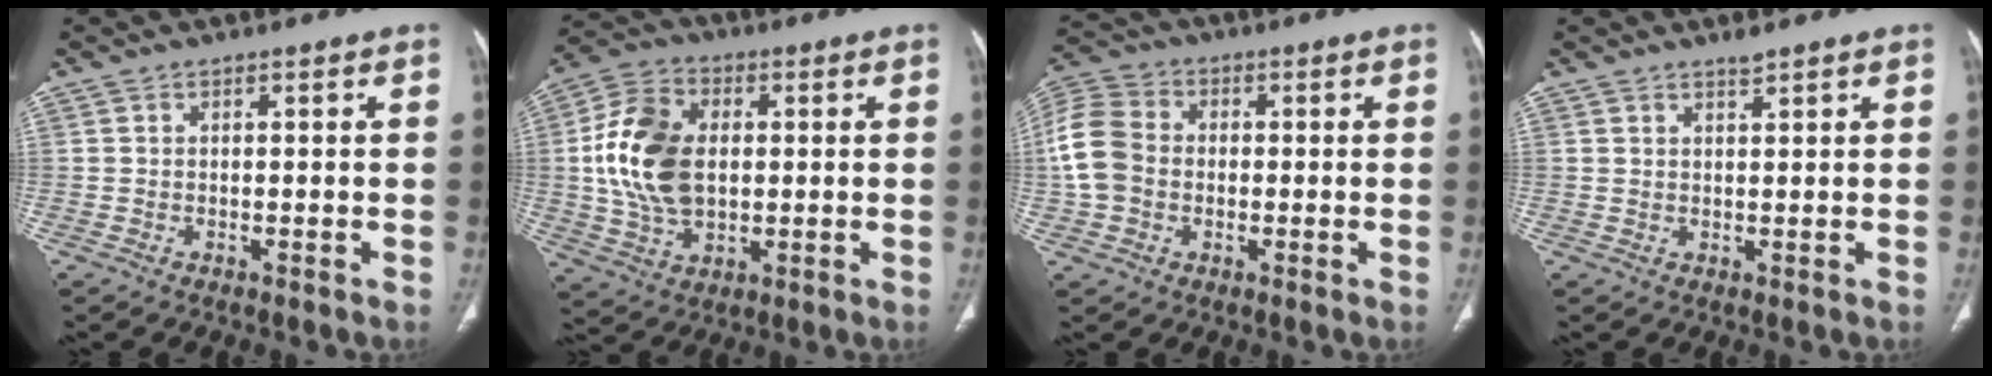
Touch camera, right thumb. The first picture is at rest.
{"total": 15.4, "force": [1.1, 10.2, 11.4], "torque": [-0.205, 0.010, 0.022]}
{"total": 10.4, "force": [-0.4, 8.4, 6.2], "torque": [-0.119, 0.029, -0.017]}
{"total": 1.6, "force": [1.4, 0.2, 0.7], "torque": [-0.004, -0.007, 0.027]}